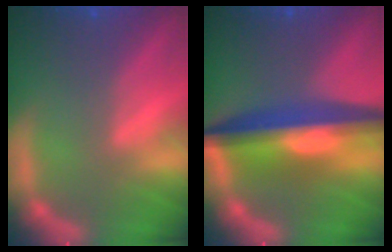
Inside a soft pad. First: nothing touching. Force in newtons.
{"total": 9.0}